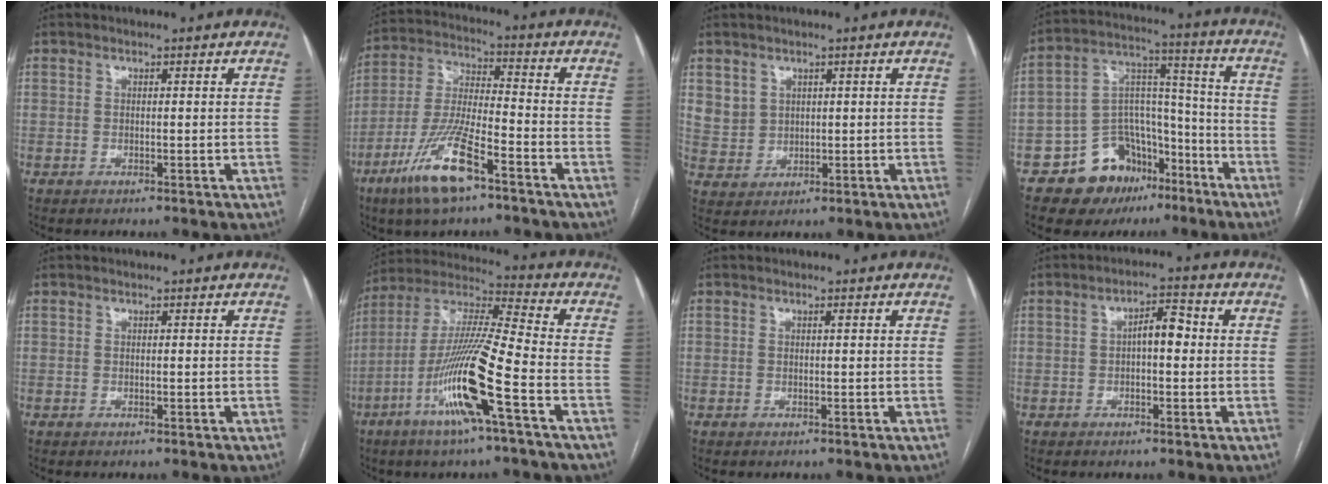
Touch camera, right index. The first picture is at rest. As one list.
[{"total": 12.8, "force": [-7.5, 2.2, 10.2], "torque": [-0.214, -0.018, -0.142]}, {"total": 4.3, "force": [2.1, 3.7, 0.5], "torque": [-0.011, 0.007, 0.051]}, {"total": 13.6, "force": [-8.5, 9.2, 5.4], "torque": [-0.075, 0.068, -0.130]}, {"total": 0.0}, {"total": 16.3, "force": [-6.8, -0.1, 14.8], "torque": [-0.302, -0.010, -0.133]}, {"total": 0.0}, {"total": 4.3, "force": [0.1, 1.6, 4.0], "torque": [-0.063, 0.021, 0.000]}]